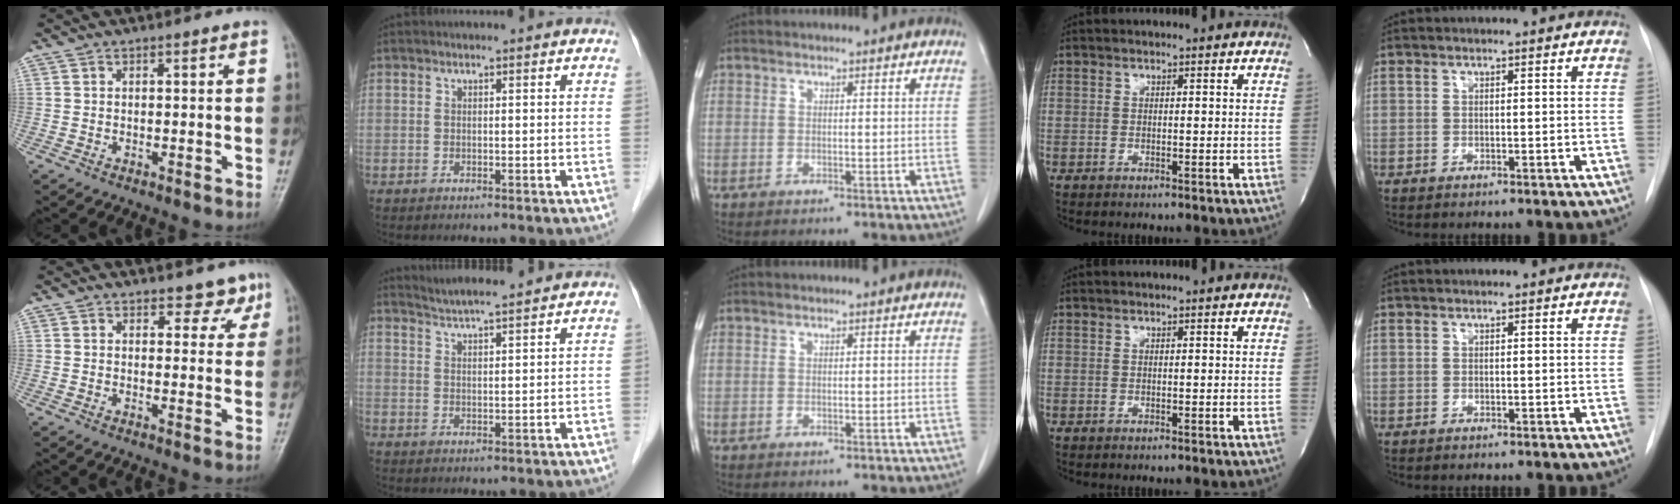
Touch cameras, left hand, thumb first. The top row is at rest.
{"thumb": {"total": 4.1, "force": [3.3, 2.3, 0.9], "torque": [0.020, -0.022, 0.034]}, "index": {"total": 6.8, "force": [6.4, -0.2, 2.3], "torque": [-0.048, 0.017, 0.102]}}